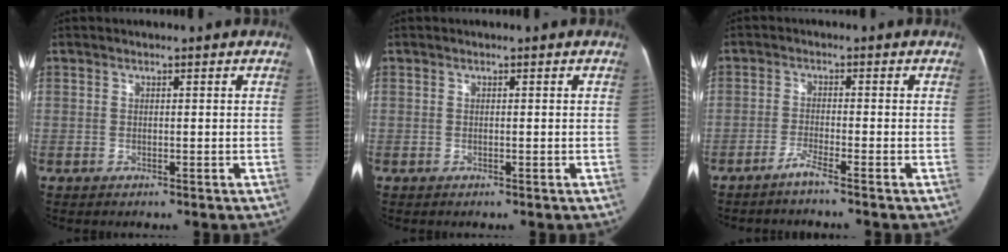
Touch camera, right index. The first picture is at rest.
{"total": 0.0}
{"total": 2.6, "force": [-2.2, -0.4, 1.2], "torque": [-0.028, -0.004, -0.048]}